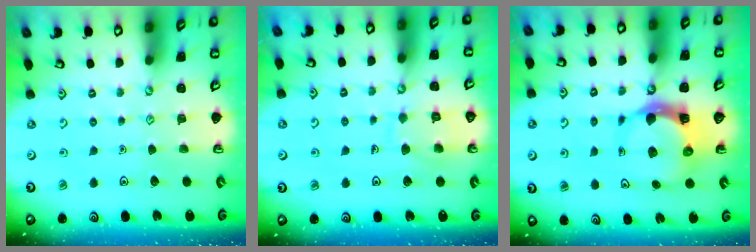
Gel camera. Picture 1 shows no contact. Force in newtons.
{"total": 8.3, "press": 8.3, "slide": 0.8}
{"total": 7.4, "press": 7.3, "slide": 1.1}